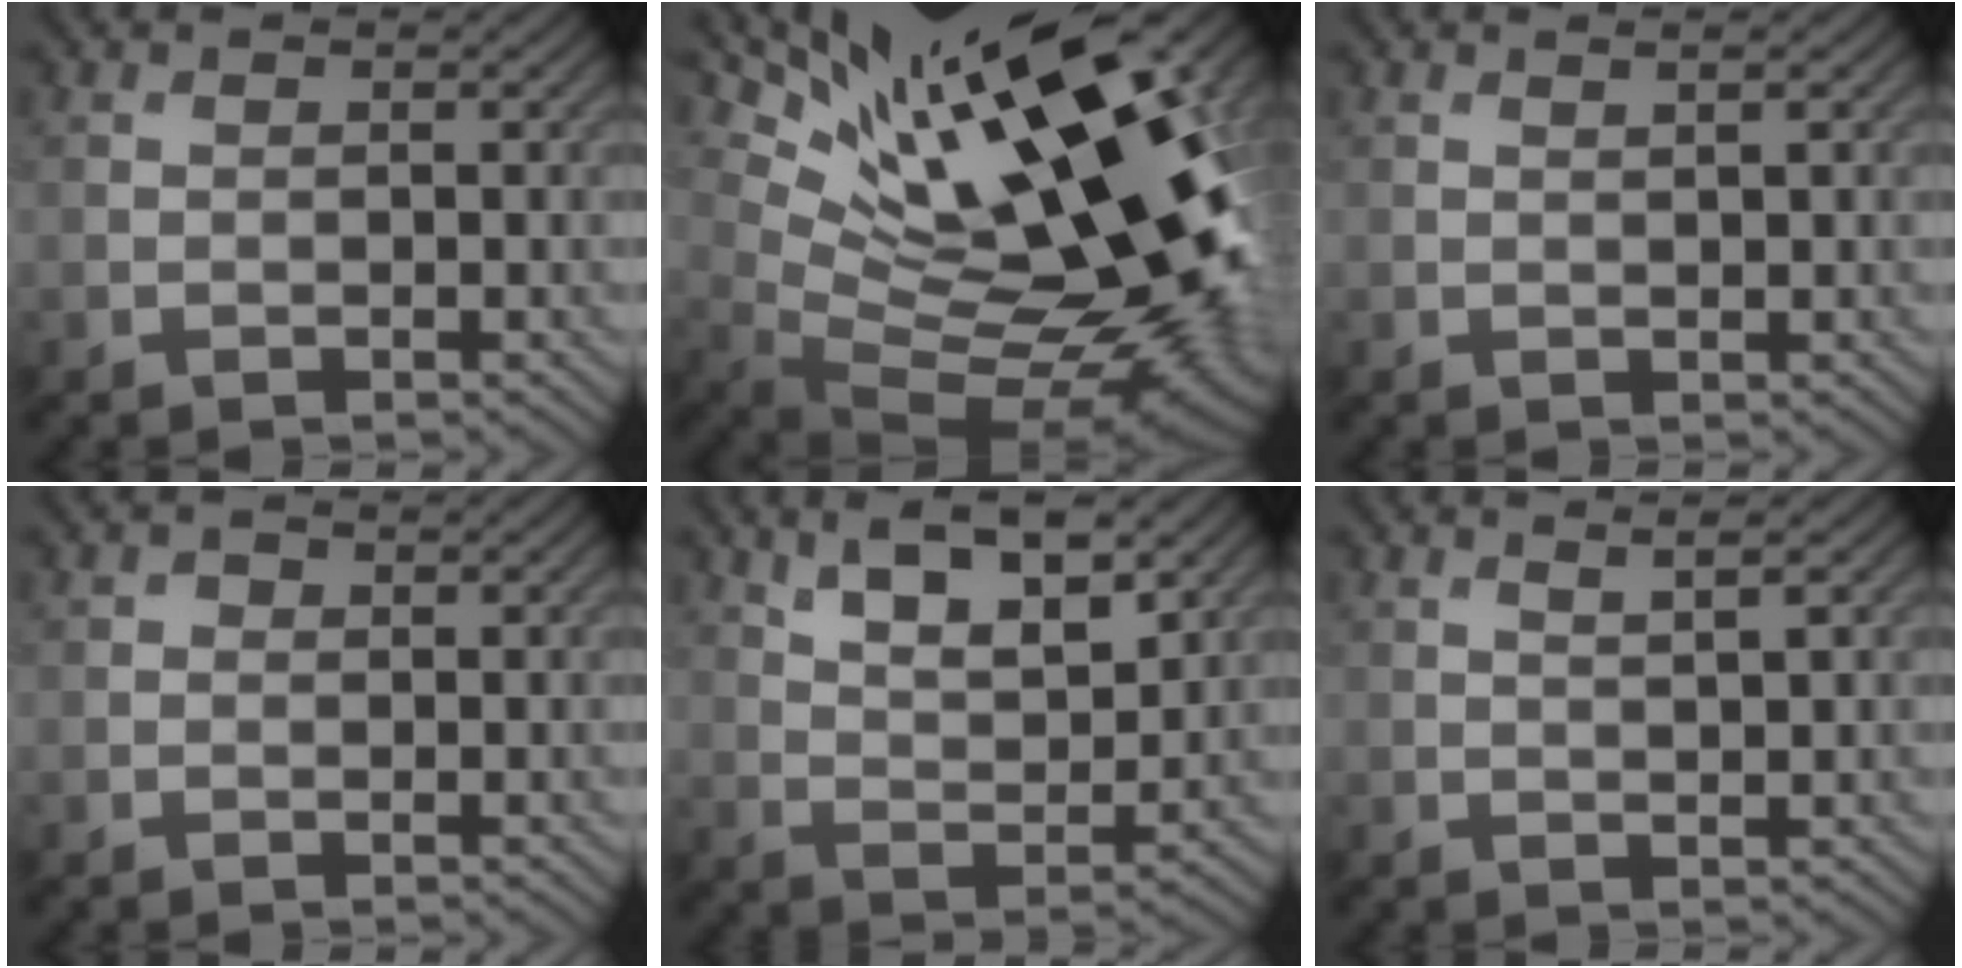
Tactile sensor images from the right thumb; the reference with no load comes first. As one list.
[{"total": 20.9, "force": [7.1, 8.8, 17.6], "torque": [-0.270, 0.012, 0.134]}, {"total": 0.9, "force": [0.5, 0.0, 0.7], "torque": [-0.015, 0.004, 0.008]}, {"total": 0.7, "force": [-0.1, 0.6, 0.2], "torque": [0.000, -0.004, -0.005]}, {"total": 9.3, "force": [5.6, 3.6, 6.5], "torque": [-0.113, -0.005, 0.106]}, {"total": 1.8, "force": [1.0, 0.1, 1.5], "torque": [-0.026, 0.002, 0.017]}]